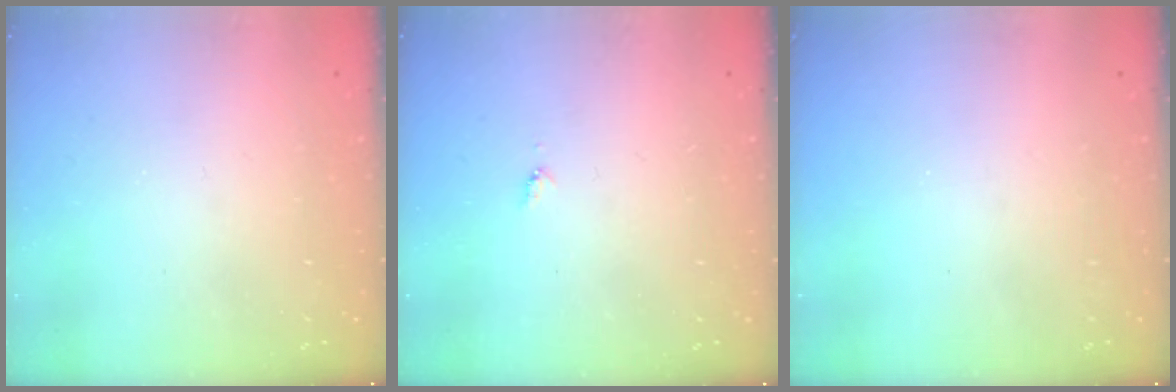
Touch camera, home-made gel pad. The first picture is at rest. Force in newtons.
{"total": 3.5, "press": 3.5, "slide": 0.5}
{"total": 0.0}